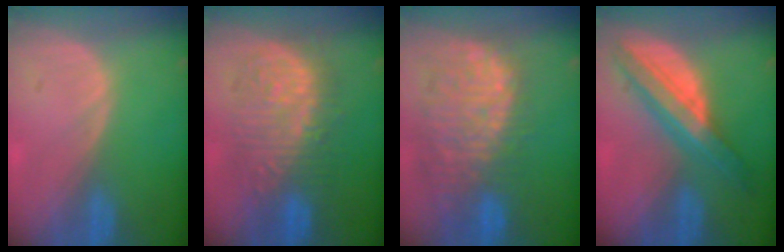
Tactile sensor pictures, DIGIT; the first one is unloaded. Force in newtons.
{"total": 10.1, "press": 10.1, "slide": 0.5}
{"total": 12.5, "press": 11.0, "slide": 5.9}
{"total": 8.5, "press": 8.5, "slide": 0.5}